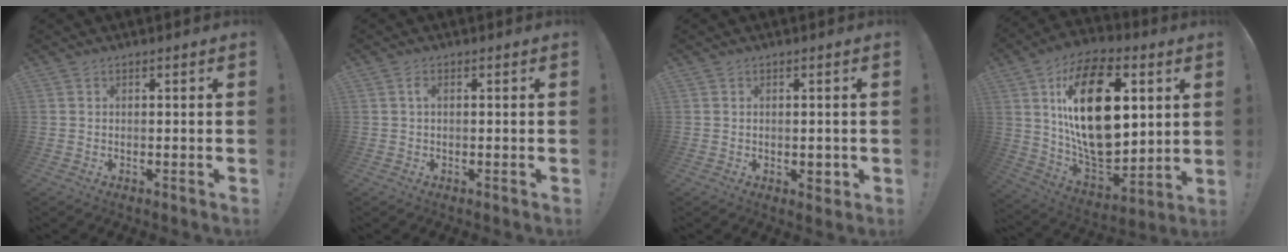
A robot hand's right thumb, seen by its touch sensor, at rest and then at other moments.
{"total": 1.3, "force": [0.1, 0.3, 1.2], "torque": [-0.030, 0.005, 0.001]}
{"total": 2.0, "force": [-0.1, 1.6, 1.1], "torque": [-0.008, 0.000, -0.003]}
{"total": 28.6, "force": [6.6, 16.6, 22.2], "torque": [-0.411, -0.031, 0.118]}